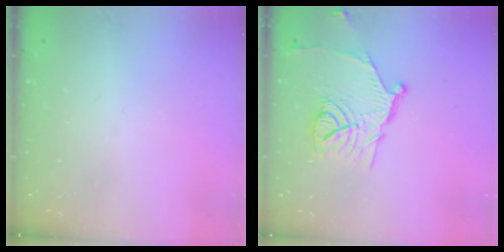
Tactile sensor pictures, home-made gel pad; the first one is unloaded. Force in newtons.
{"total": 14.1, "press": 14.1, "slide": 0.2}